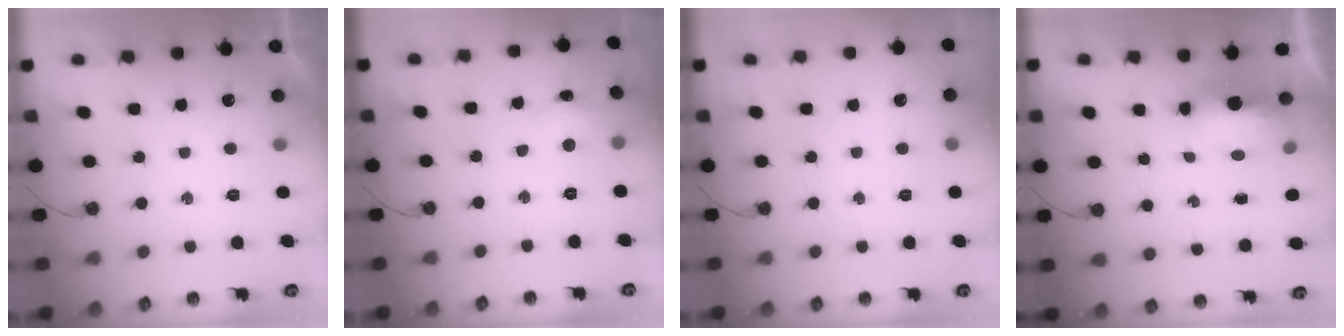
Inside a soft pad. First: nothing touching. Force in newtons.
{"total": 4.7, "press": 4.6, "slide": 0.5}
{"total": 0.0}
{"total": 15.0, "press": 9.1, "slide": 11.9}